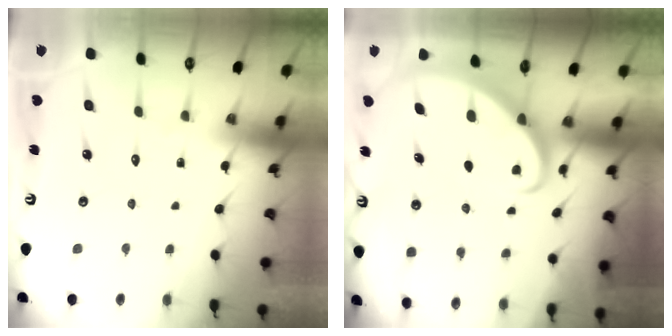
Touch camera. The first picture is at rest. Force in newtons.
{"total": 2.5, "press": 2.5, "slide": 0.3}